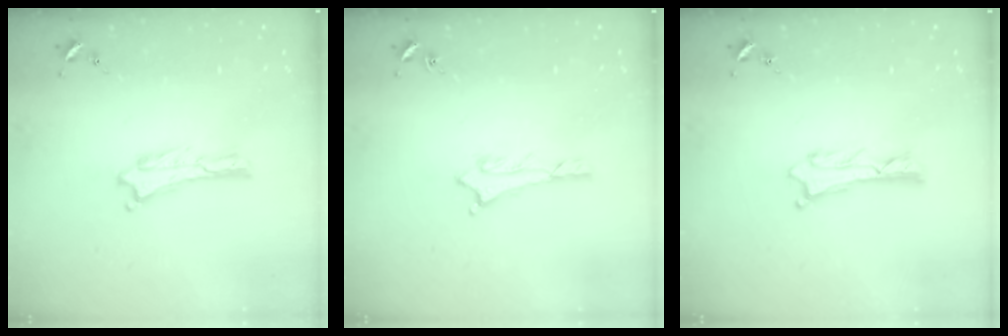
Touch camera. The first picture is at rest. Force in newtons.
{"total": 1.1, "press": 1.0, "slide": 0.1}
{"total": 1.3, "press": 1.2, "slide": 0.1}